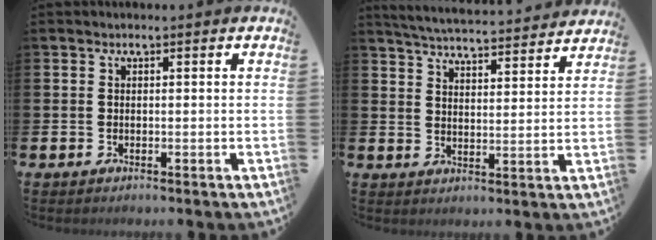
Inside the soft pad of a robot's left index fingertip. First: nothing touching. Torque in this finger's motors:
{"motor_torque": [0.85, -1.28, 0.28, 0.10]}